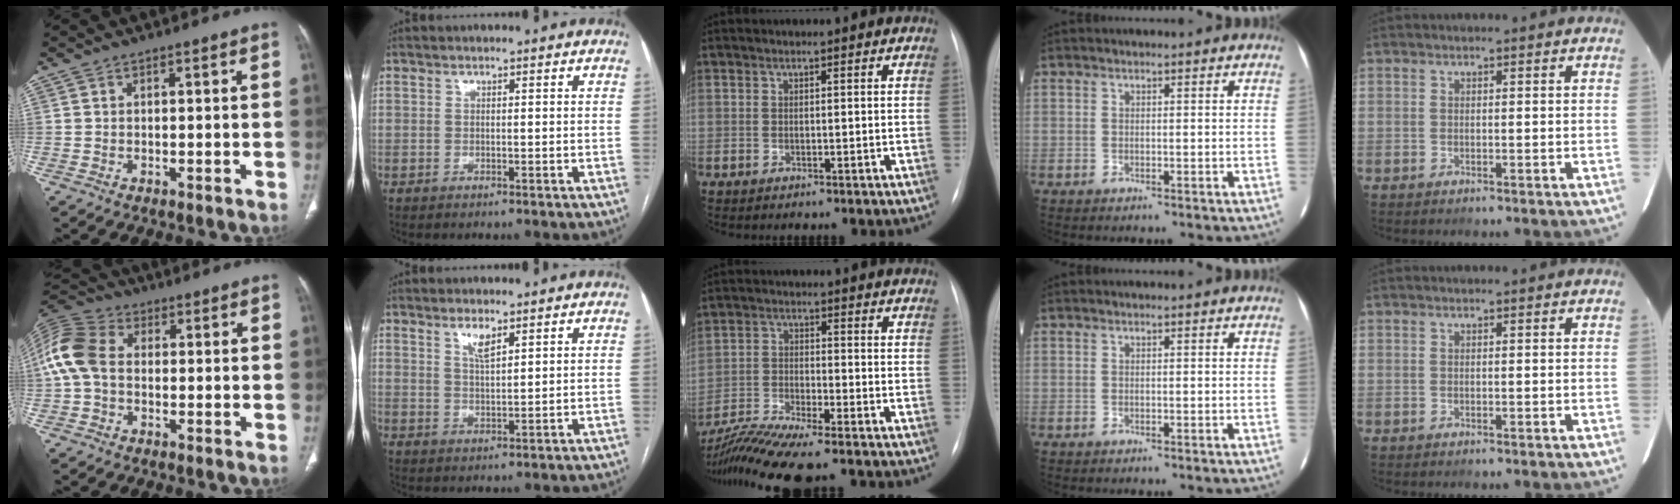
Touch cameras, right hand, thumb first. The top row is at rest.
{"thumb": {"total": 10.8, "force": [0.3, 7.7, 7.6], "torque": [-0.168, 0.029, -0.004]}, "index": {"total": 3.1, "force": [2.0, 0.6, 2.2], "torque": [-0.046, -0.002, 0.040]}, "middle": {"total": 9.1, "force": [-8.0, -0.8, 4.2], "torque": [-0.078, -0.020, -0.142]}}